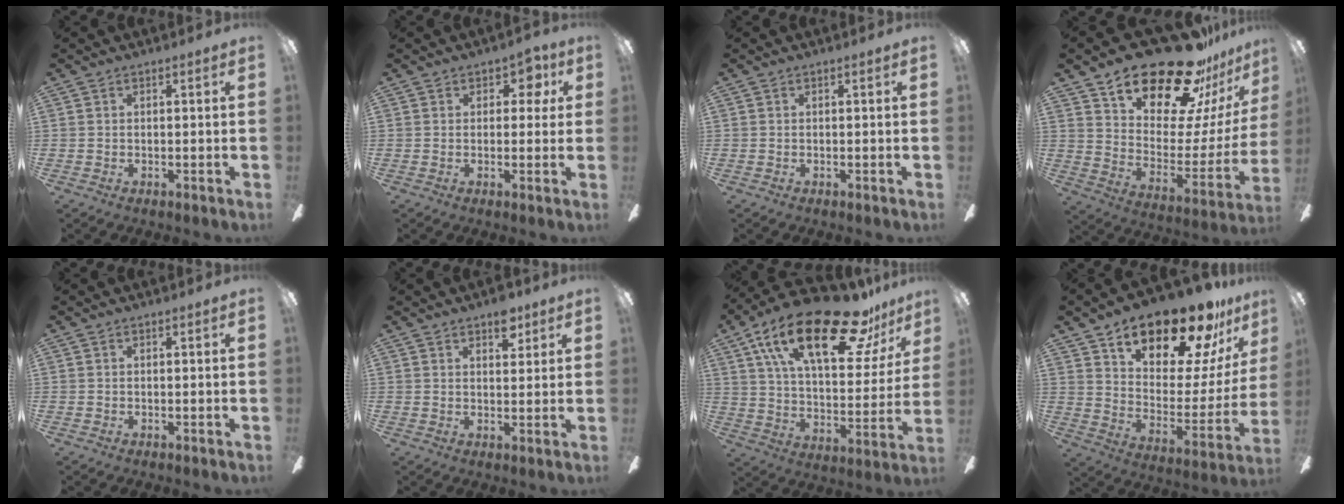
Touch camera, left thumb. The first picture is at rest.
{"total": 4.4, "force": [2.0, 3.0, 2.6], "torque": [-0.025, 0.002, 0.030]}
{"total": 0.0}
{"total": 24.8, "force": [20.0, 9.1, 11.4], "torque": [-0.176, -0.140, 0.350]}
{"total": 0.0}
{"total": 5.6, "force": [4.0, 2.8, 2.8], "torque": [-0.014, -0.021, 0.064]}
{"total": 28.4, "force": [17.4, 11.1, 19.6], "torque": [-0.319, -0.087, 0.288]}
{"total": 21.7, "force": [16.7, 8.5, 11.0], "torque": [-0.174, -0.113, 0.284]}